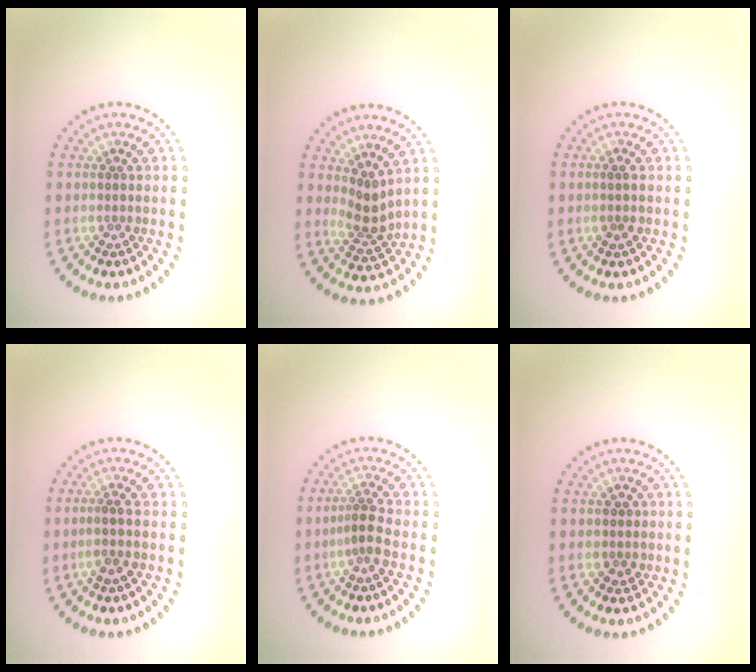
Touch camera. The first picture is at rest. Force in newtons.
{"total": 2.3, "press": 1.8, "slide": 1.5}
{"total": 0.9, "press": 0.8, "slide": 0.4}
{"total": 1.6, "press": 1.2, "slide": 1.0}
{"total": 2.0, "press": 1.5, "slide": 1.4}
{"total": 1.2, "press": 1.0, "slide": 0.6}